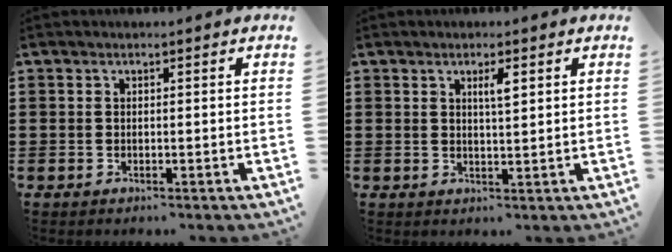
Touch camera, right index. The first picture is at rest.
{"total": 2.4, "force": [1.0, 0.5, 2.1], "torque": [-0.035, 0.000, 0.013]}